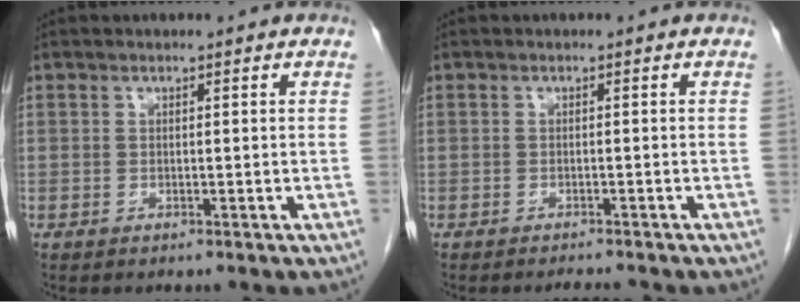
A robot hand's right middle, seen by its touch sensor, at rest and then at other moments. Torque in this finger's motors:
{"motor_torque": [0.01, 0.01, 0.00, 0.00]}